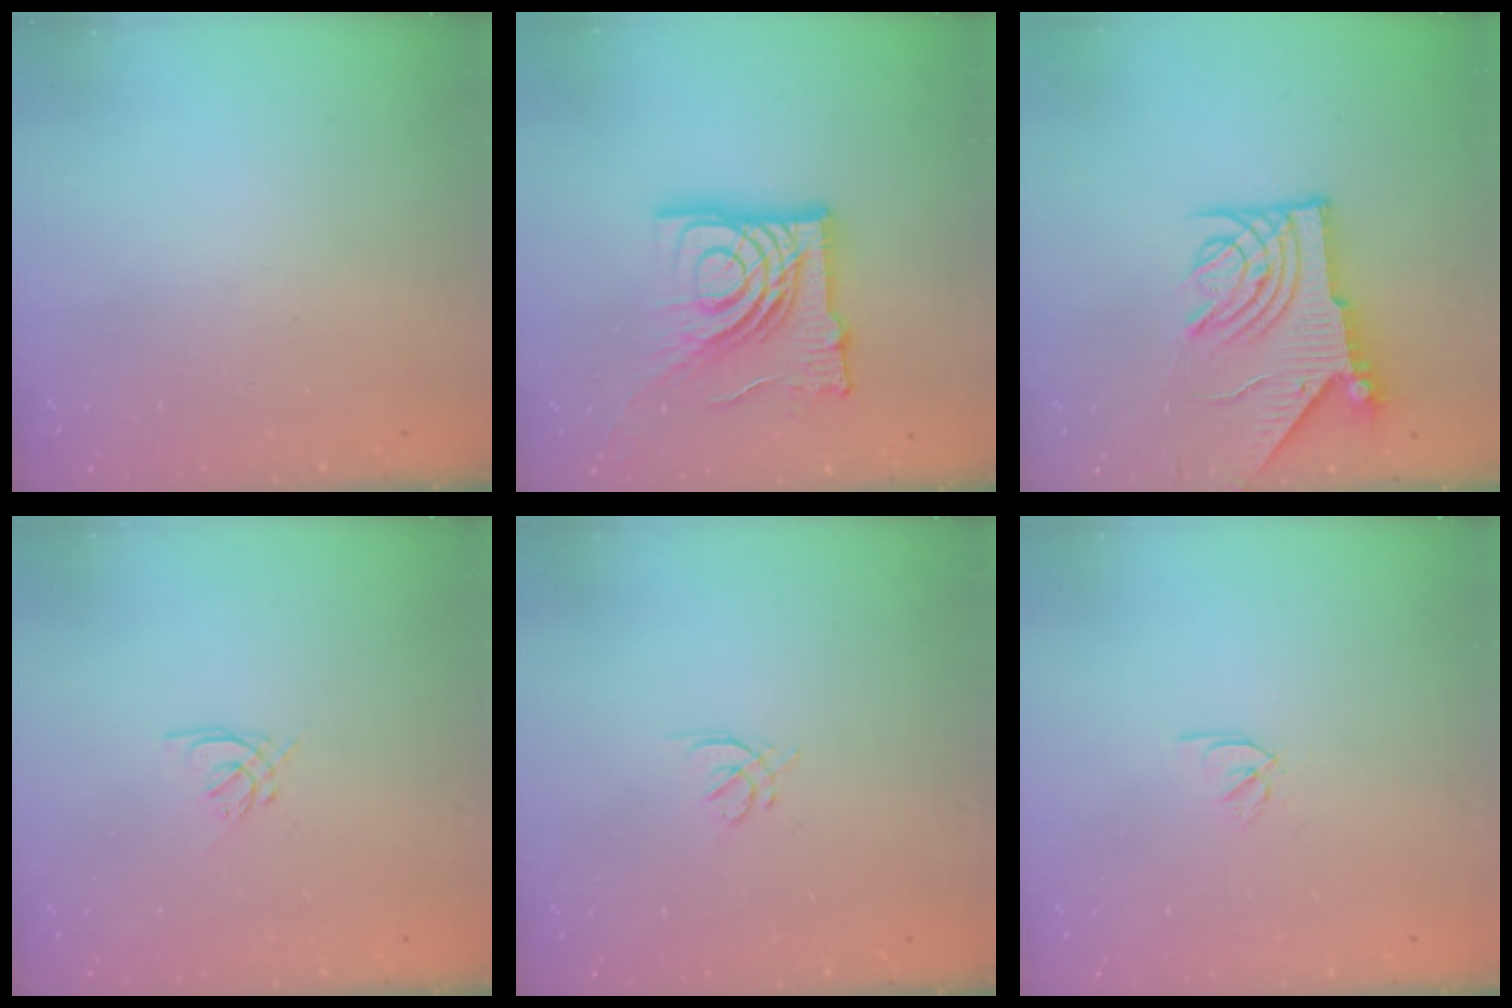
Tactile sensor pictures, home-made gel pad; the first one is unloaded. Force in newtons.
{"total": 22.2, "press": 22.1, "slide": 2.7}
{"total": 10.9, "press": 10.9, "slide": 1.2}
{"total": 1.3, "press": 1.1, "slide": 0.6}
{"total": 2.5, "press": 2.4, "slide": 0.6}
{"total": 2.5, "press": 2.4, "slide": 0.7}